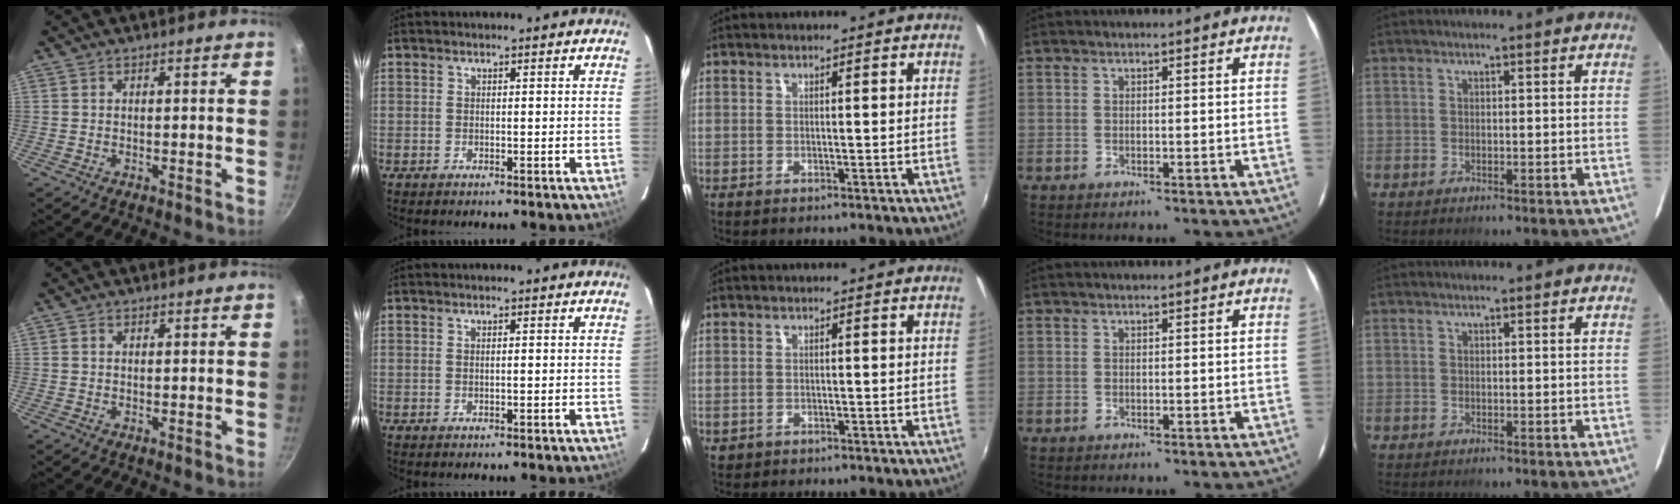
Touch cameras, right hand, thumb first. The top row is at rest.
{"thumb": {"total": 0.7, "force": [0.1, 0.6, 0.4], "torque": [-0.005, 0.004, 0.002]}, "index": {"total": 0.6, "force": [0.0, 0.0, 0.6], "torque": [-0.014, 0.003, 0.000]}, "middle": {"total": 0.9, "force": [-0.3, 0.9, 0.2], "torque": [-0.006, -0.001, -0.002]}}